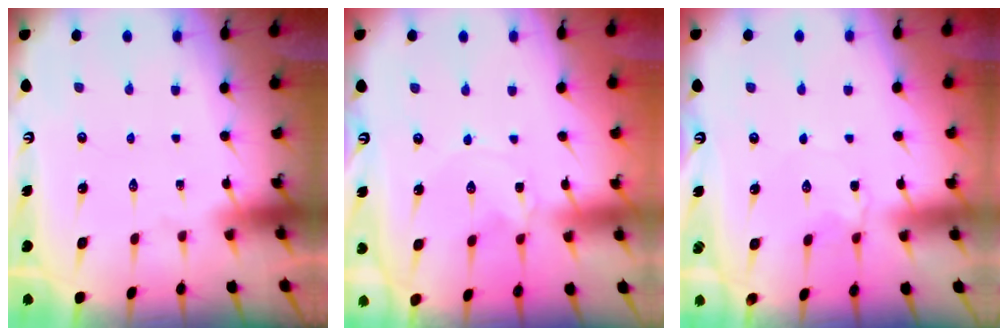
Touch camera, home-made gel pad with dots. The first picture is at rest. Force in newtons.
{"total": 0.7, "press": 0.7, "slide": 0.2}
{"total": 1.9, "press": 1.9, "slide": 0.2}